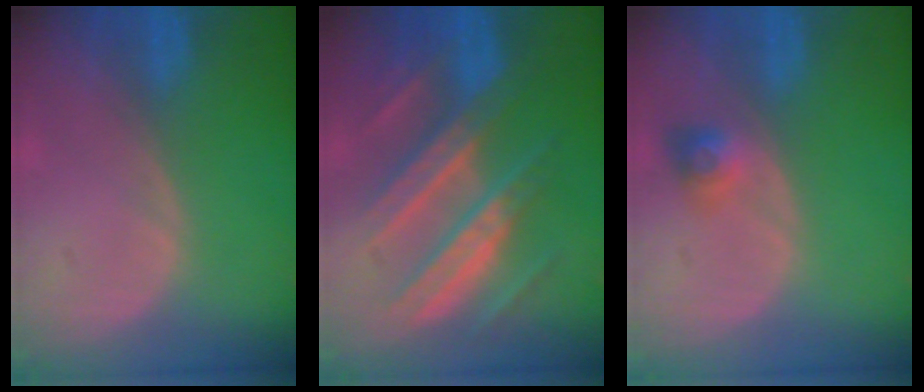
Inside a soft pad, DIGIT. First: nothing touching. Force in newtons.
{"total": 10.7, "press": 10.7, "slide": 1.0}
{"total": 2.9, "press": 2.7, "slide": 1.2}